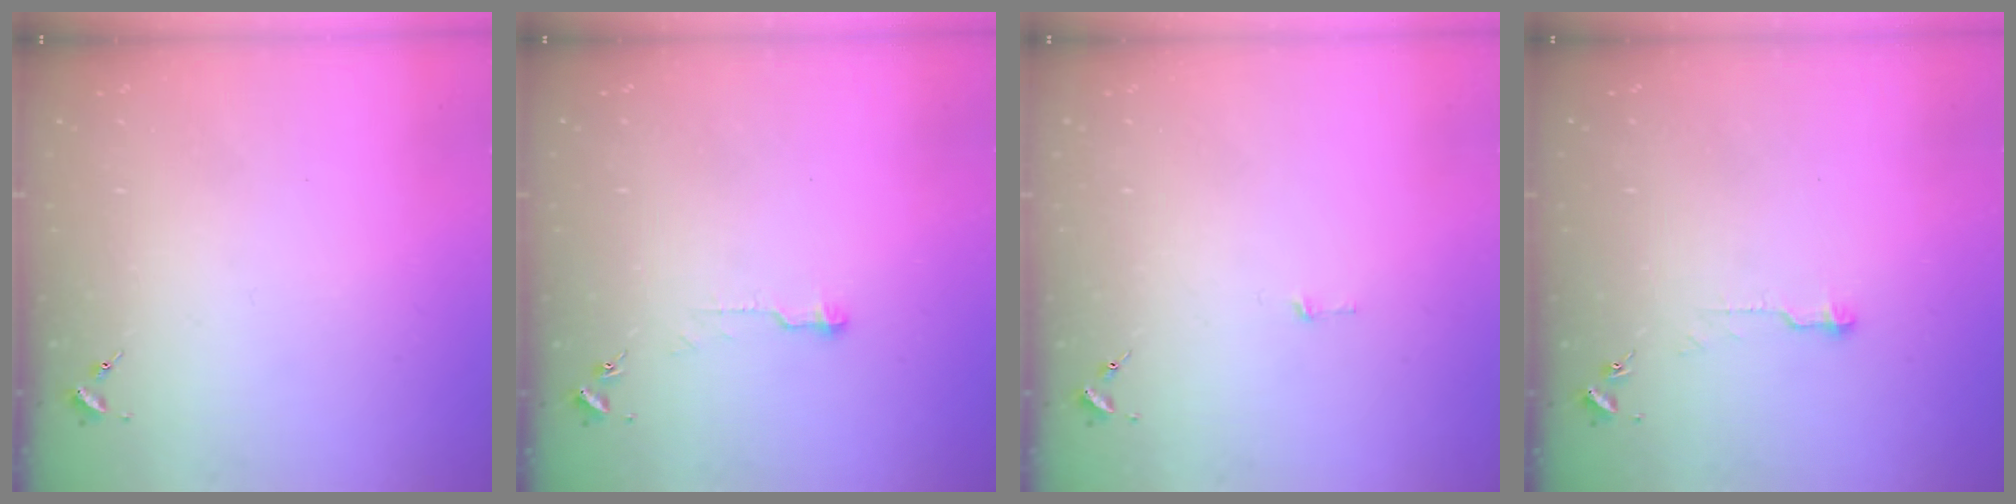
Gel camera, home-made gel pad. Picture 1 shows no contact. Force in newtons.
{"total": 4.8, "press": 4.8, "slide": 0.2}
{"total": 2.4, "press": 2.4, "slide": 0.2}
{"total": 4.8, "press": 4.8, "slide": 0.2}